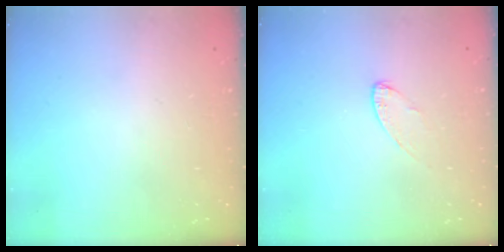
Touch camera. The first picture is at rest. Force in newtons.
{"total": 4.3, "press": 4.3, "slide": 0.4}